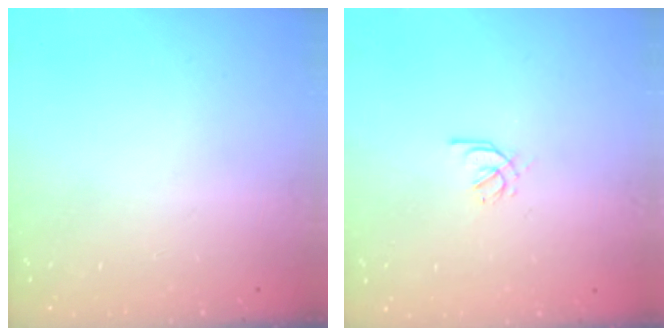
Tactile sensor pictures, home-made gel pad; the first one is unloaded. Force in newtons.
{"total": 2.6, "press": 2.5, "slide": 0.7}